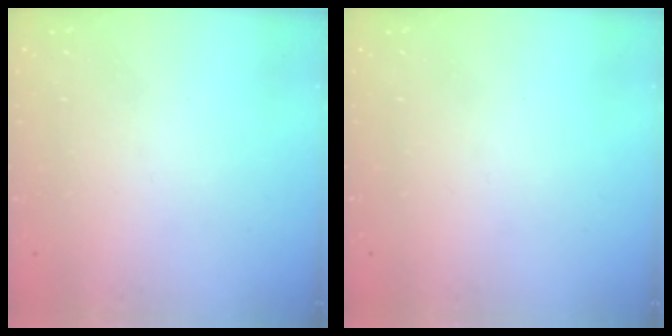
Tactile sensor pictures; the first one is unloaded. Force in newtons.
{"total": 0.0}